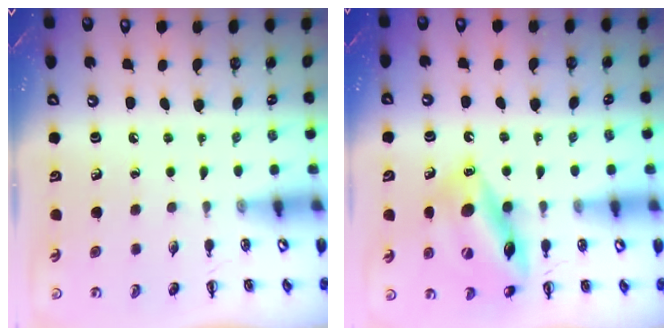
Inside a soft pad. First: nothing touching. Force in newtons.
{"total": 16.3, "press": 16.1, "slide": 2.2}